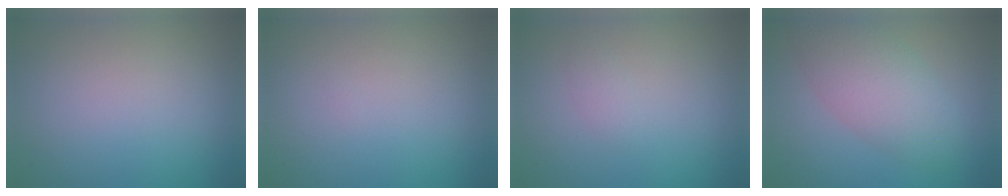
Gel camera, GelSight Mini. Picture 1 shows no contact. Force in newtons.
{"total": 0.0}
{"total": 0.7, "press": 0.7, "slide": 0.0}
{"total": 5.2, "press": 5.2, "slide": 0.1}